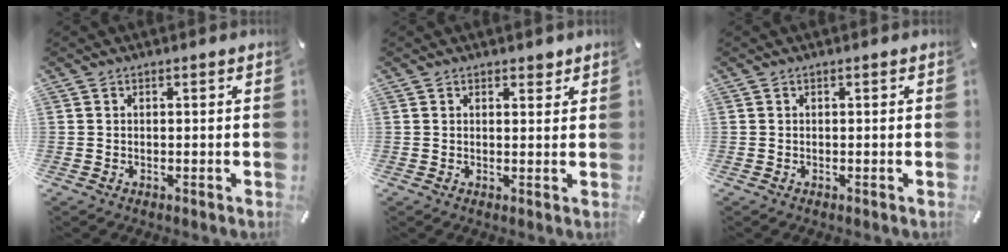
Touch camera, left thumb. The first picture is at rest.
{"total": 1.8, "force": [1.4, 1.1, 0.5], "torque": [0.005, -0.007, 0.023]}
{"total": 0.0}